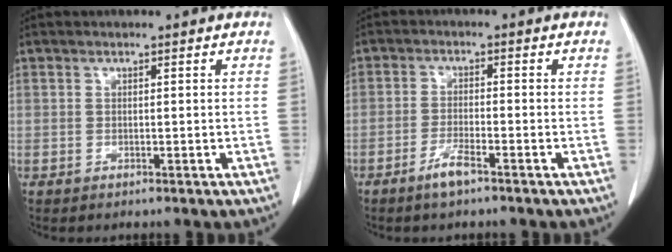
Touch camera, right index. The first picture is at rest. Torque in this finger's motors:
{"motor_torque": [0.46, -0.21, 0.05, 0.03]}